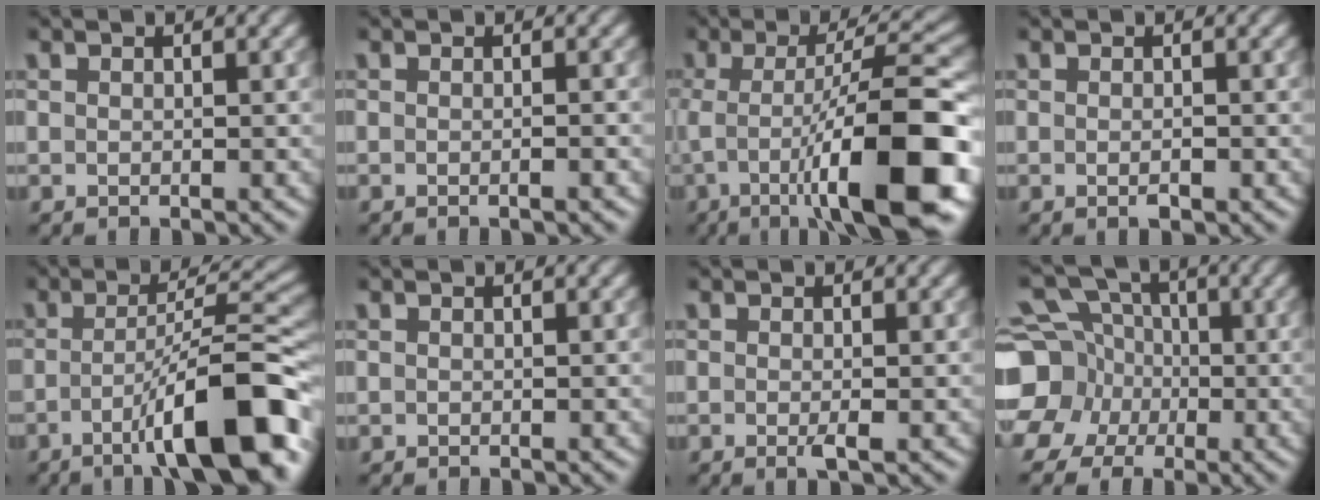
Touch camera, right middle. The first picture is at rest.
{"total": 1.6, "force": [-0.3, 0.6, 1.5], "torque": [-0.005, -0.005, -0.014]}
{"total": 12.4, "force": [-3.1, 3.0, 11.6], "torque": [-0.173, 0.007, -0.049]}
{"total": 0.9, "force": [-0.4, 0.2, 0.8], "torque": [-0.014, -0.003, -0.006]}
{"total": 11.2, "force": [-4.7, 2.1, 10.0], "torque": [-0.133, 0.013, -0.077]}
{"total": 0.0}
{"total": 1.2, "force": [-0.3, 0.1, 1.1], "torque": [-0.022, -0.006, -0.006]}
{"total": 10.6, "force": [-1.4, 9.6, 4.4], "torque": [-0.133, 0.011, -0.052]}